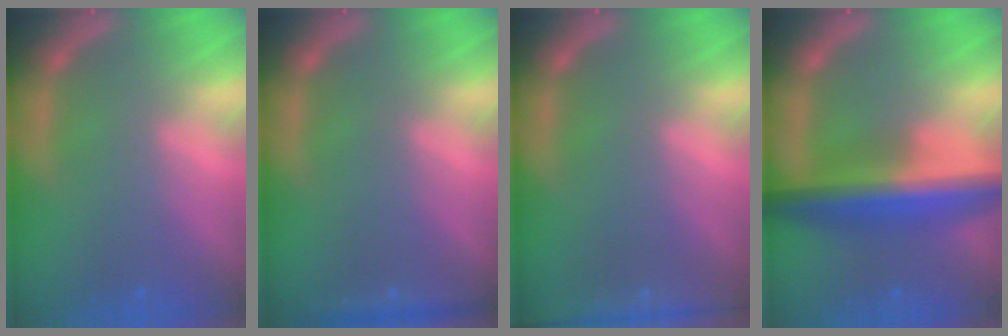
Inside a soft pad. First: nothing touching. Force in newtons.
{"total": 1.9}
{"total": 7.0}
{"total": 9.0}